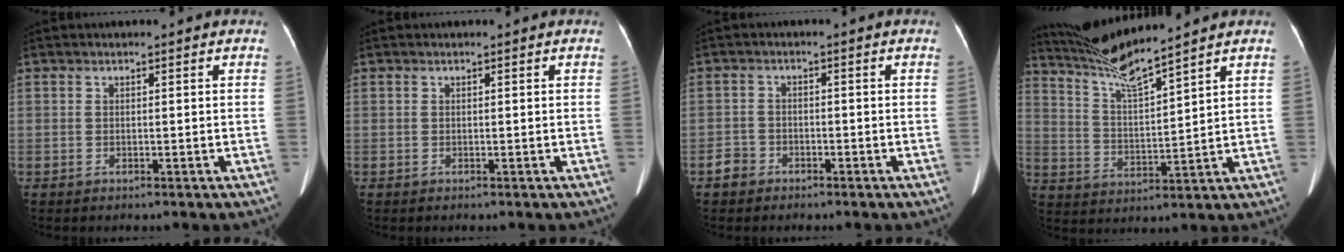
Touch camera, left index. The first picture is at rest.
{"total": 0.0}
{"total": 2.4, "force": [-1.7, 1.7, 0.3], "torque": [-0.013, 0.005, -0.034]}
{"total": 9.1, "force": [8.1, -2.0, 3.5], "torque": [-0.077, -0.006, 0.160]}